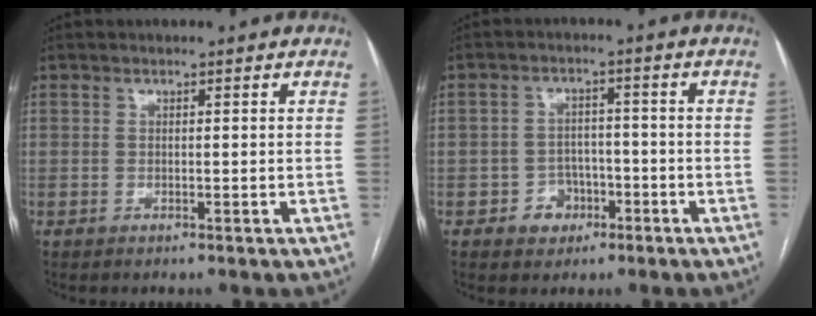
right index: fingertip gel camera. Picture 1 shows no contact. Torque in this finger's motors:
{"motor_torque": [-0.13, -0.10, -0.41, -0.20]}